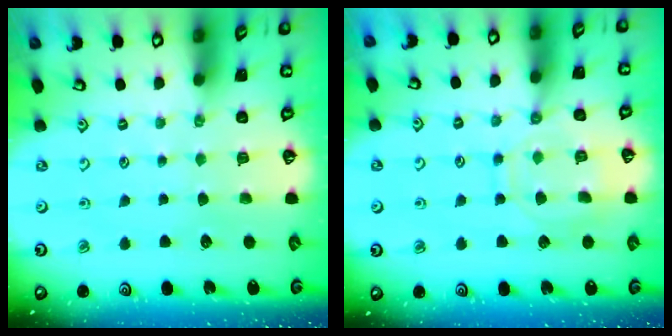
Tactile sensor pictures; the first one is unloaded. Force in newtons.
{"total": 10.9, "press": 10.9, "slide": 0.9}